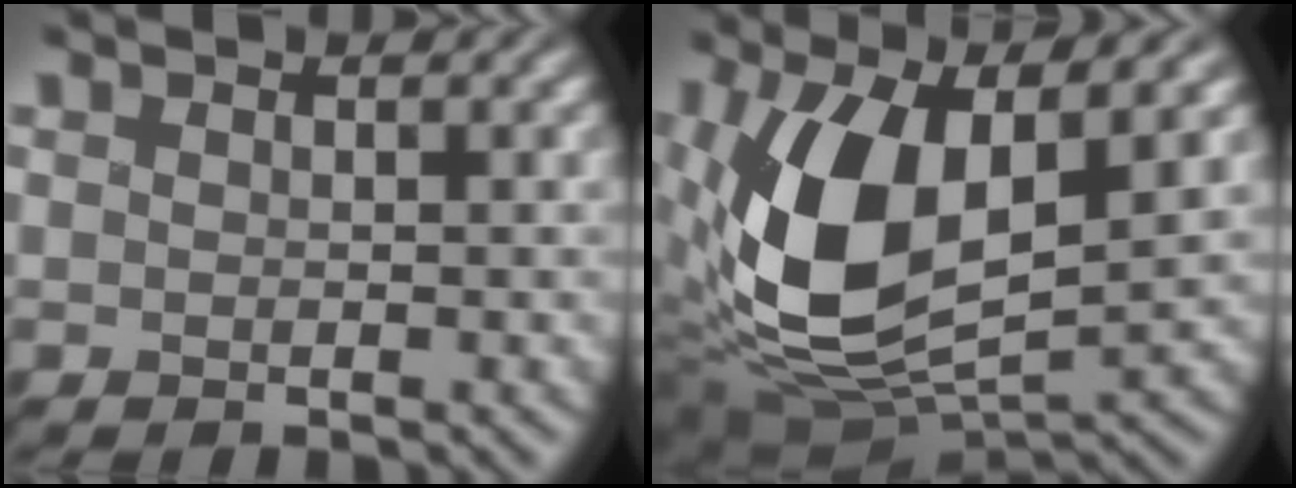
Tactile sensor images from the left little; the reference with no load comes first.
{"total": 11.1, "force": [1.1, 5.7, 9.5], "torque": [-0.220, -0.018, 0.030]}